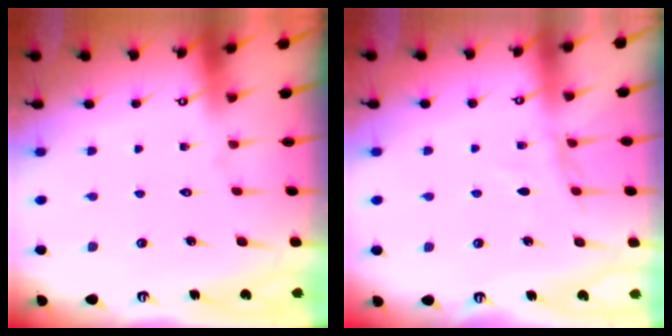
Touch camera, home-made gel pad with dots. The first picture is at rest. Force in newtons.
{"total": 6.4, "press": 6.4, "slide": 0.6}